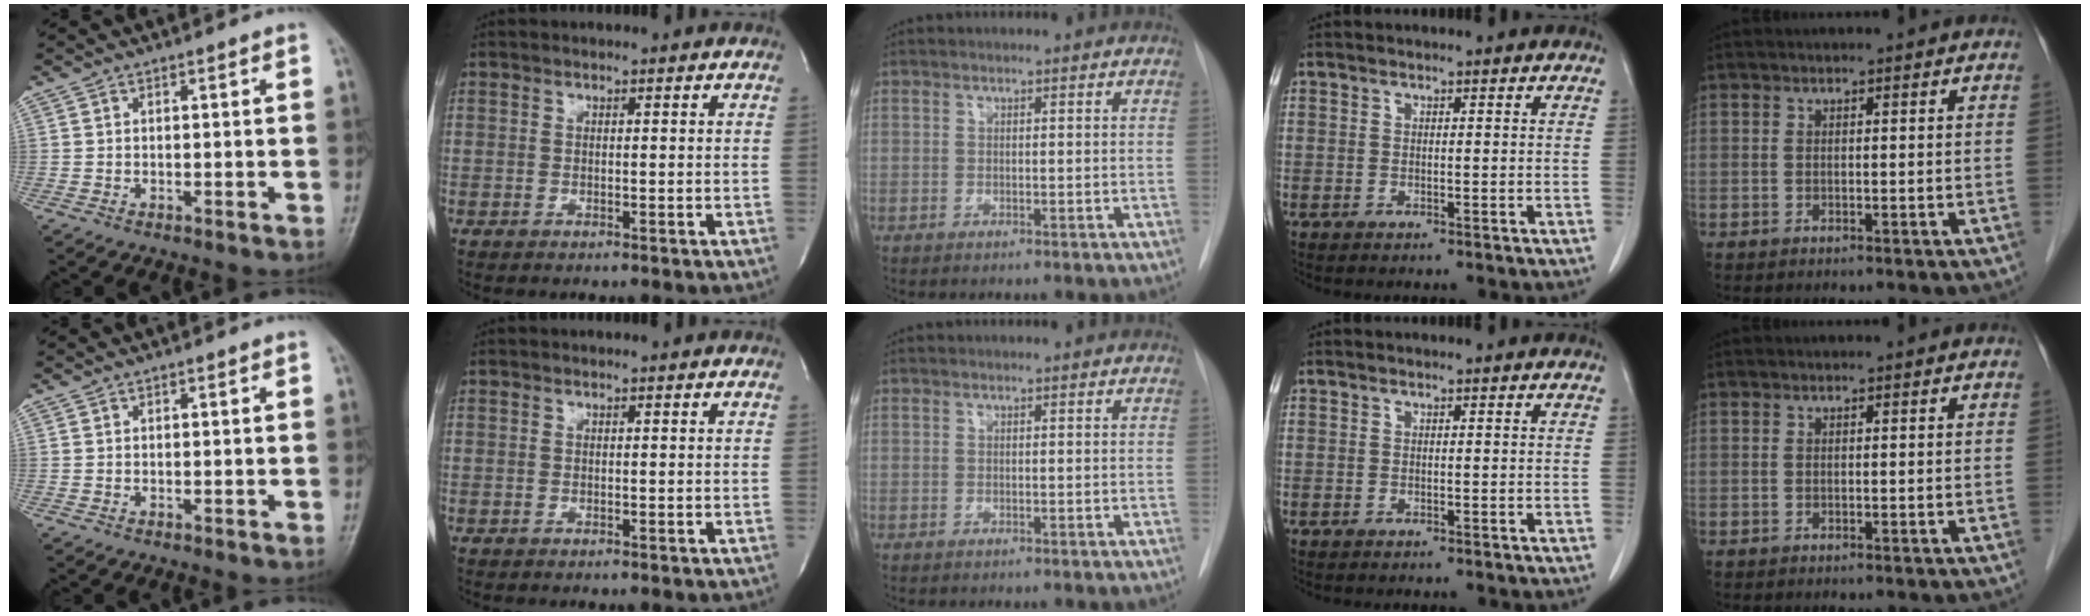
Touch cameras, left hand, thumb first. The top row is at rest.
{}